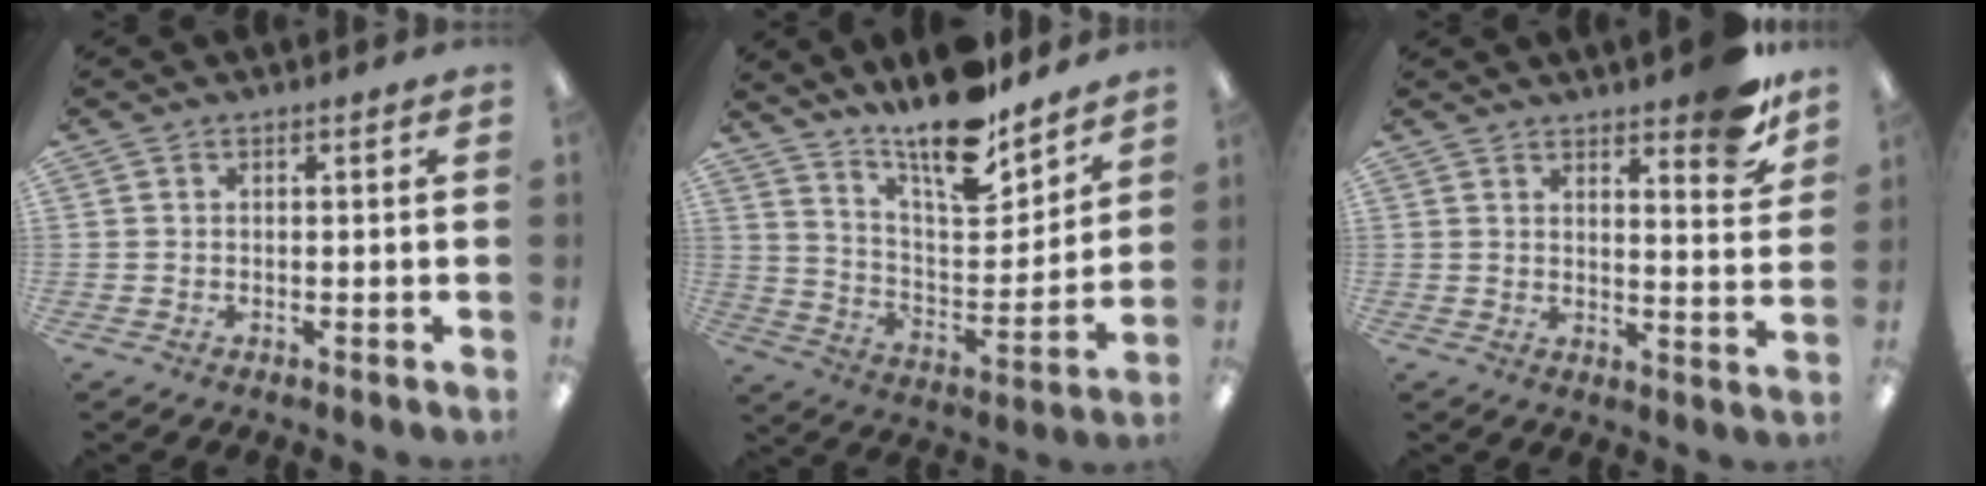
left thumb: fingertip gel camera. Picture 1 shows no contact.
{"total": 16.0, "force": [13.6, 4.1, 7.4], "torque": [-0.124, -0.108, 0.232]}
{"total": 9.1, "force": [7.4, 2.4, 4.9], "torque": [-0.051, -0.052, 0.124]}